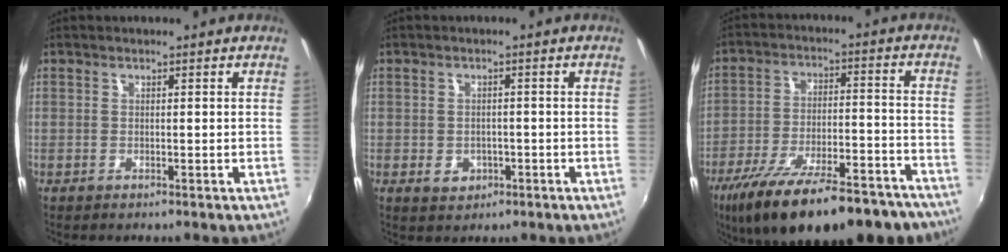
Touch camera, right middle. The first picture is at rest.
{"total": 3.6, "force": [-1.3, 3.0, 1.5], "torque": [-0.031, -0.002, -0.014]}
{"total": 26.9, "force": [-20.9, 8.4, 14.7], "torque": [-0.257, -0.036, -0.294]}